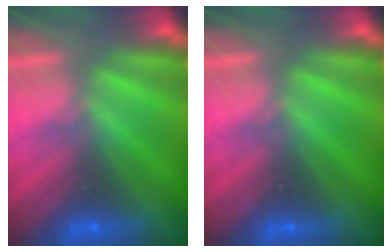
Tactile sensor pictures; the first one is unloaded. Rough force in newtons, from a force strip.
{"total": 0.0}